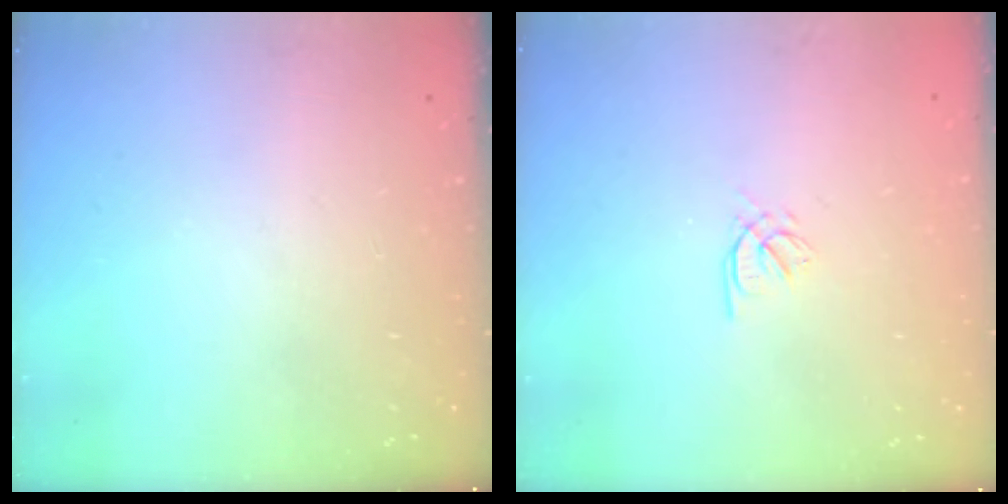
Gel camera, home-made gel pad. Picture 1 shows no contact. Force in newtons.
{"total": 2.1, "press": 2.0, "slide": 0.5}